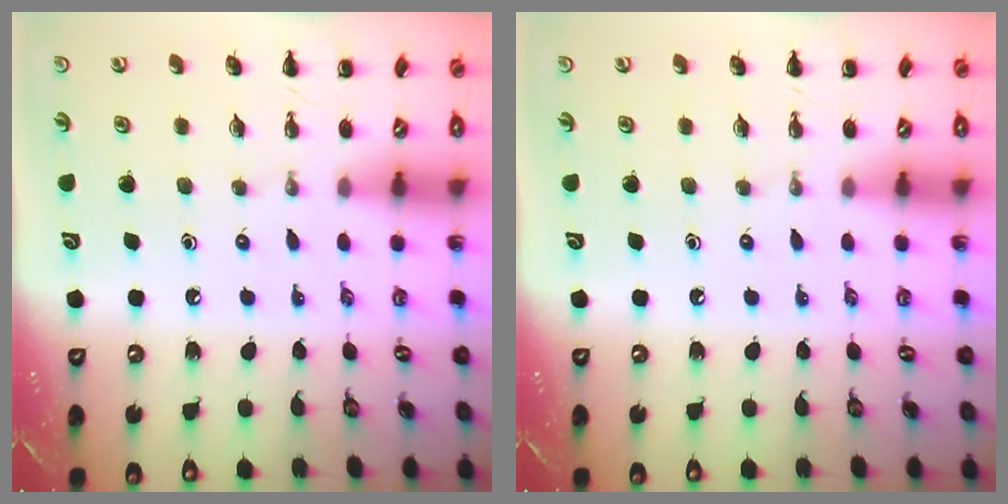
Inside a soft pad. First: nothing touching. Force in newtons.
{"total": 0.0}